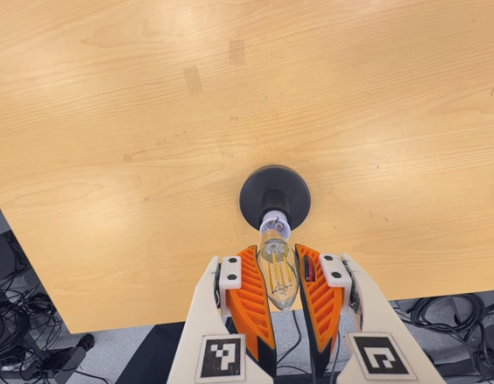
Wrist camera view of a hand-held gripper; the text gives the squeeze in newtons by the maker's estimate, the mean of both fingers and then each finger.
{"total": 20.7, "left": 24.8, "right": 16.6}